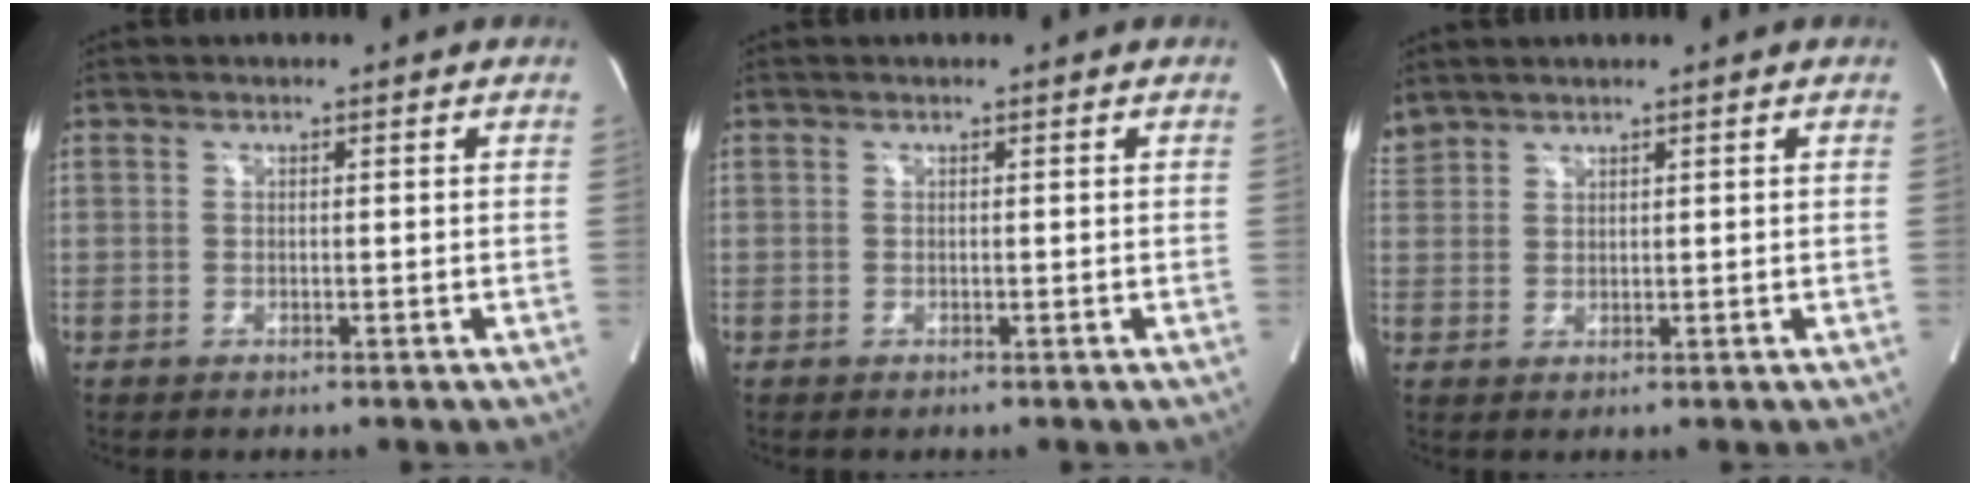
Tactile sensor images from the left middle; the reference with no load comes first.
{"total": 0.0}
{"total": 2.9, "force": [2.8, 0.3, 0.6], "torque": [-0.030, 0.025, 0.066]}